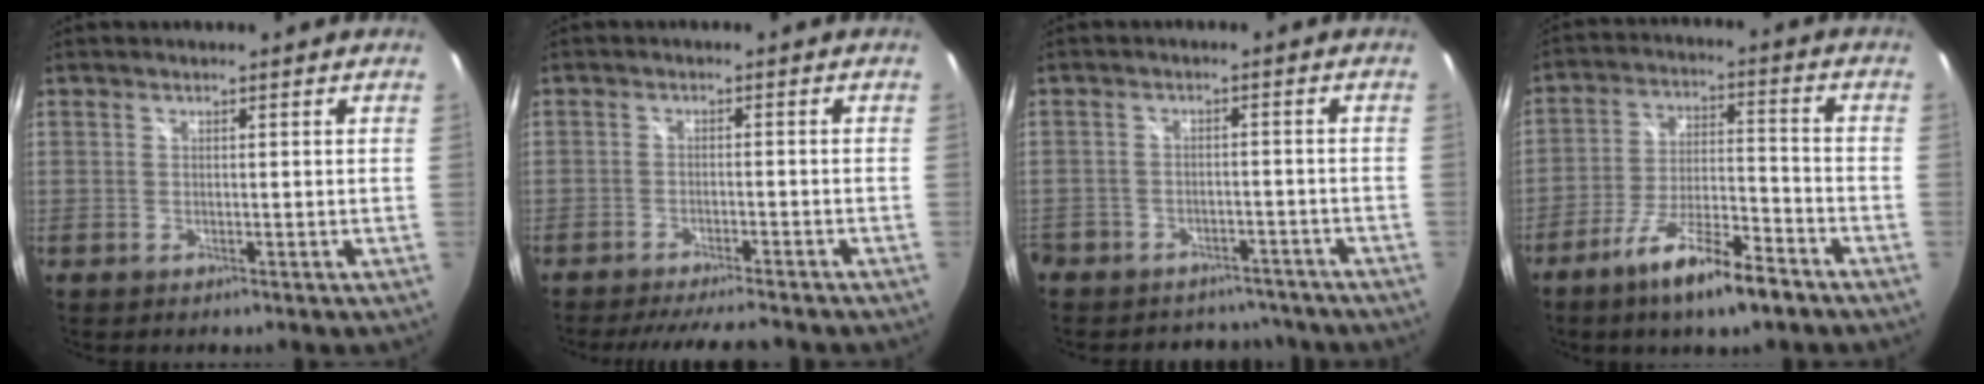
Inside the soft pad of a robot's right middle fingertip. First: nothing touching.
{"total": 9.8, "force": [-8.7, 1.3, 4.2], "torque": [-0.092, -0.010, -0.130]}
{"total": 11.4, "force": [-8.9, 6.9, 2.2], "torque": [-0.074, 0.024, -0.115]}
{"total": 12.1, "force": [-8.3, 2.3, 8.5], "torque": [-0.168, -0.011, -0.142]}